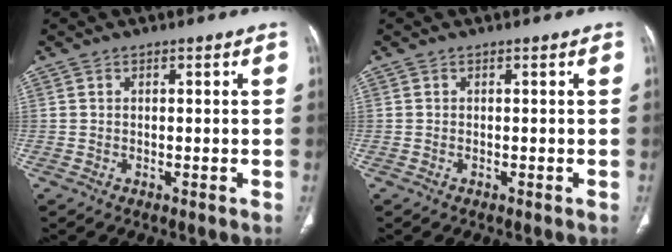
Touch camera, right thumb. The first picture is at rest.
{"total": 0.0}